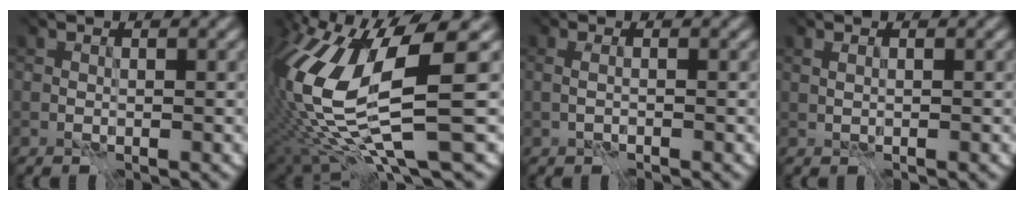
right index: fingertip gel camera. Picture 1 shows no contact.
{"total": 12.1, "force": [-1.1, 3.0, 11.6], "torque": [-0.268, -0.033, 0.025]}
{"total": 1.6, "force": [-0.1, 0.8, 1.4], "torque": [0.007, 0.015, -0.021]}
{"total": 1.7, "force": [1.0, 0.9, 1.1], "torque": [-0.008, 0.015, 0.011]}